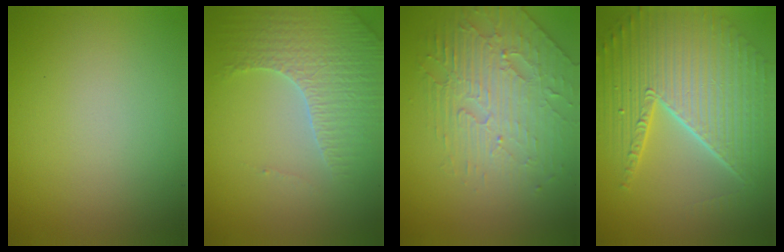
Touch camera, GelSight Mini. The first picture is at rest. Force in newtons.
{"total": 4.0, "press": 3.9, "slide": 1.1}
{"total": 4.2, "press": 3.8, "slide": 1.7}
{"total": 10.2, "press": 6.5, "slide": 7.9}